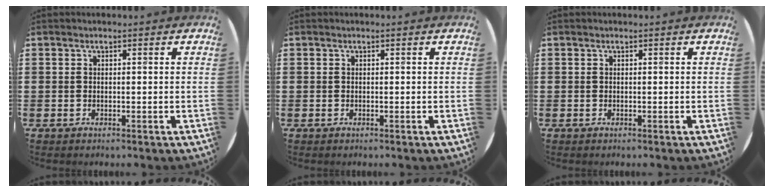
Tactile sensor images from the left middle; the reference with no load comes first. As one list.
[{"total": 0.0}, {"total": 0.0}]